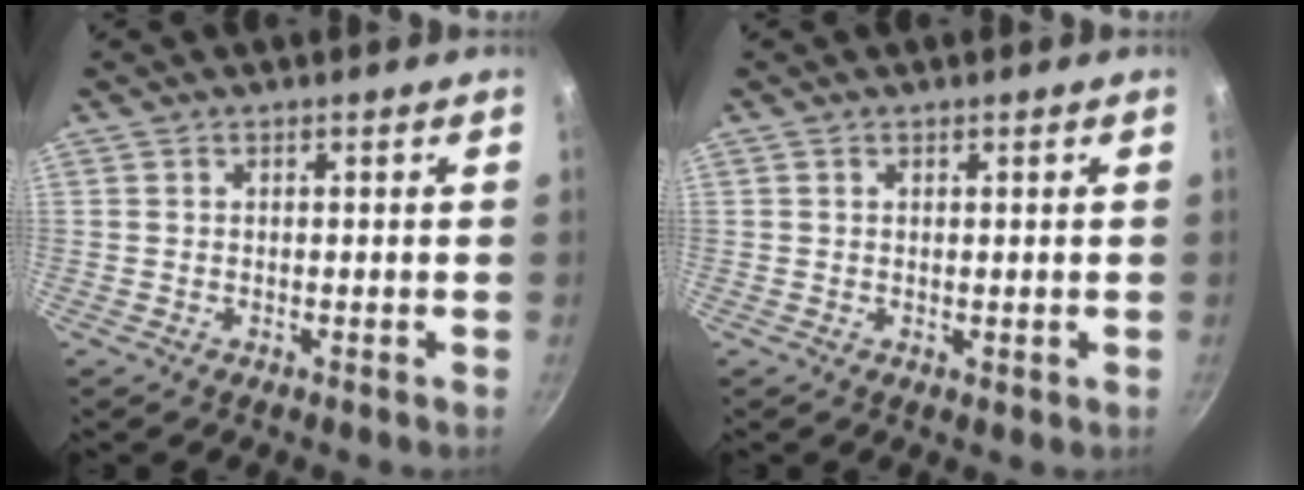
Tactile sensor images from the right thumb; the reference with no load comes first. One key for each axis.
{"total": 0.6, "fx": 0.4, "fy": 0.3, "fz": 0.4, "tx": -0.004, "ty": -0.004, "tz": 0.004}